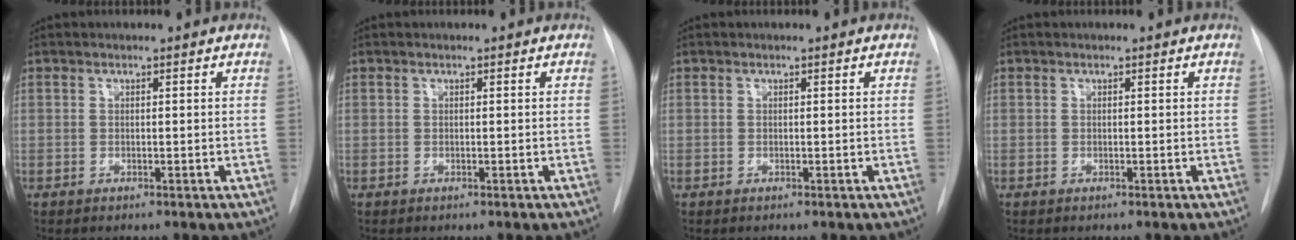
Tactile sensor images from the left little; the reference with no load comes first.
{"total": 0.0}
{"total": 0.0}
{"total": 0.0}